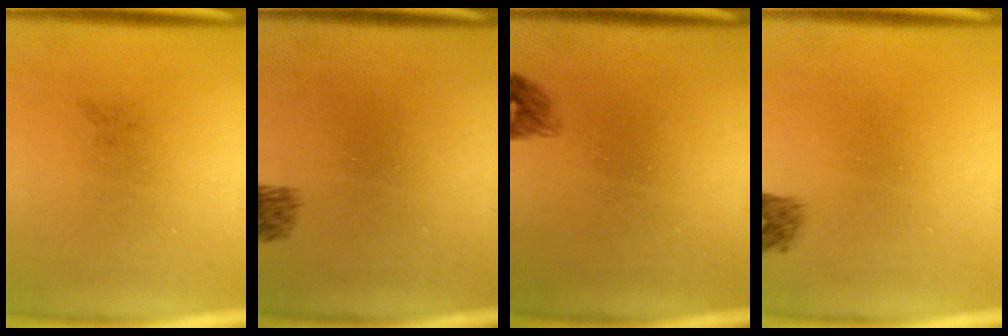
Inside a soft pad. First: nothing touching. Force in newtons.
{"total": 1.9}
{"total": 1.4}
{"total": 1.4}